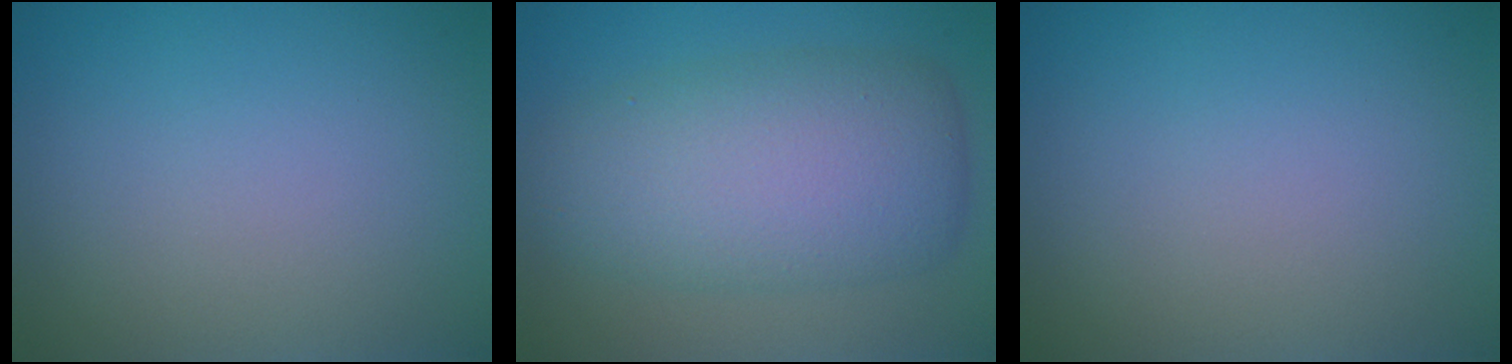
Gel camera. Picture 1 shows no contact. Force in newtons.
{"total": 8.0, "press": 8.0, "slide": 0.4}
{"total": 0.0}